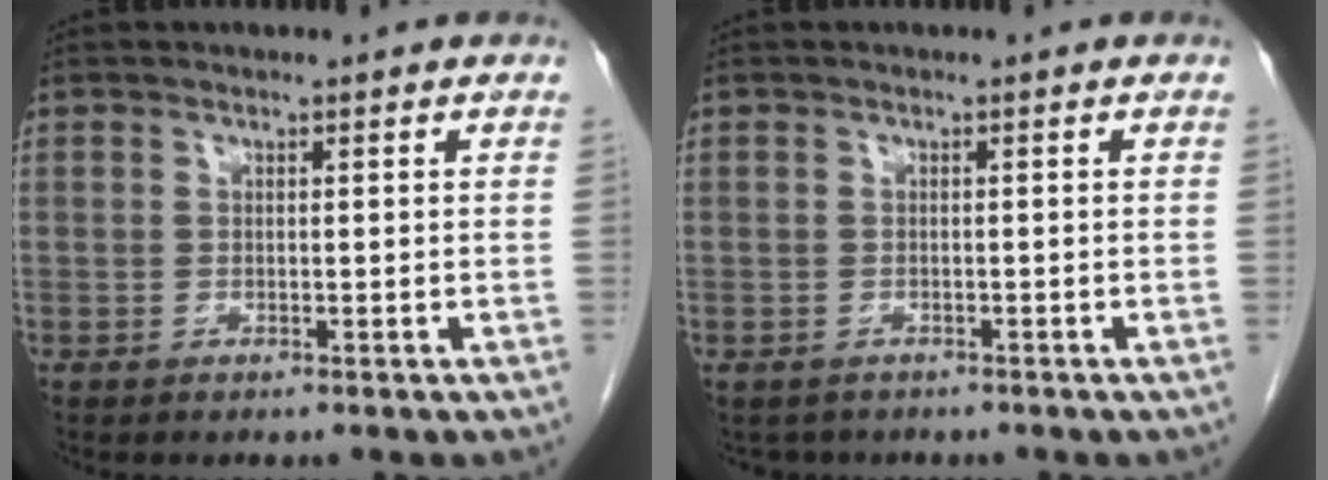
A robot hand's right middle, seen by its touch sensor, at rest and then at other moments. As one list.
[{"total": 2.3, "force": [-1.9, 1.3, 0.1], "torque": [-0.005, 0.000, -0.027]}]